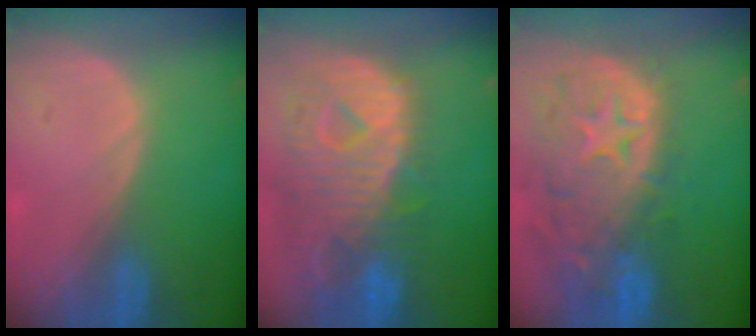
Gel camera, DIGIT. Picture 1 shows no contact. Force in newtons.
{"total": 12.8, "press": 11.0, "slide": 6.6}
{"total": 13.9, "press": 11.4, "slide": 8.1}